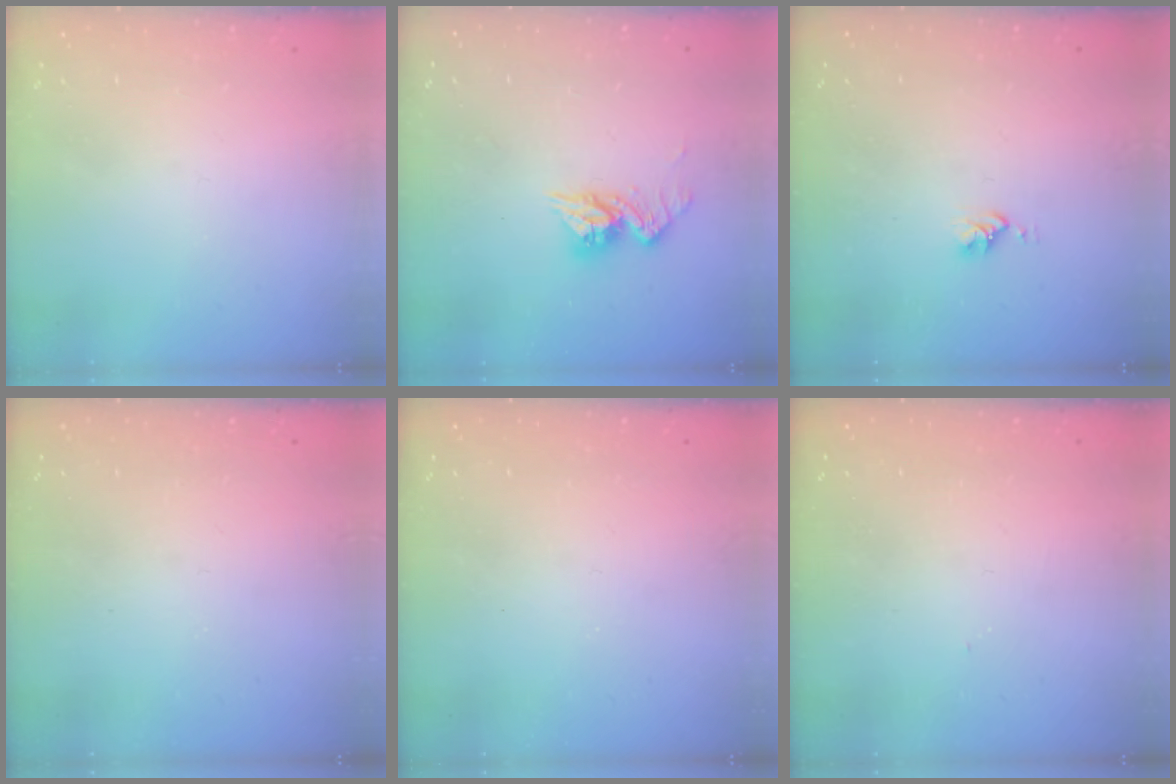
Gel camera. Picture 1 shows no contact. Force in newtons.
{"total": 10.1, "press": 10.1, "slide": 0.7}
{"total": 2.8, "press": 2.8, "slide": 0.4}
{"total": 0.0}
{"total": 0.0}
{"total": 3.3, "press": 3.3, "slide": 0.4}